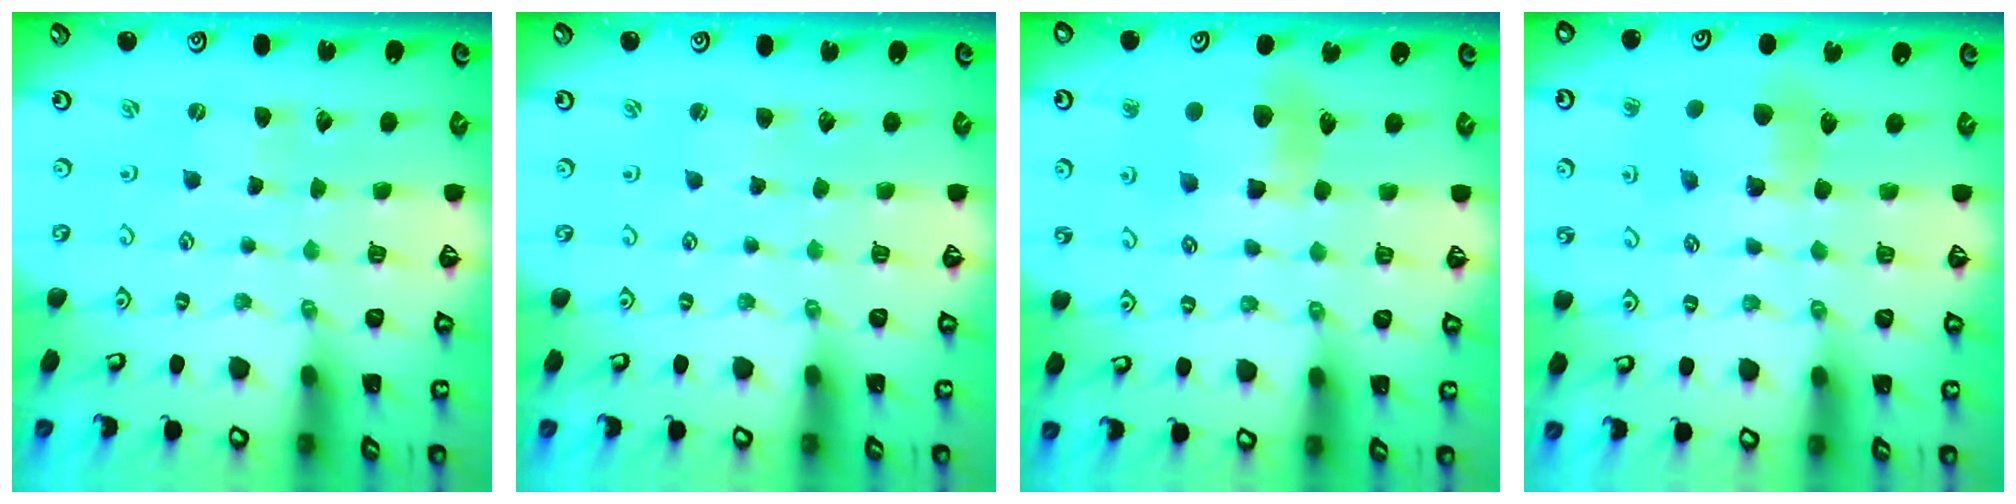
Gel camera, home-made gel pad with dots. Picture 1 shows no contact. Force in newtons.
{"total": 0.9, "press": 0.8, "slide": 0.1}
{"total": 9.2, "press": 9.2, "slide": 1.1}
{"total": 7.4, "press": 7.4, "slide": 0.8}